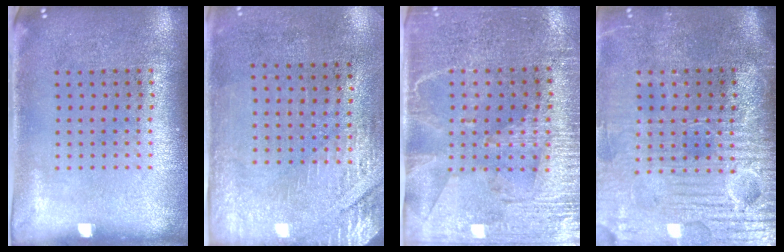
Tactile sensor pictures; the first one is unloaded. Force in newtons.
{"total": 2.9, "press": 2.5, "slide": 1.5}
{"total": 3.0, "press": 2.8, "slide": 1.2}
{"total": 4.4, "press": 4.0, "slide": 2.0}